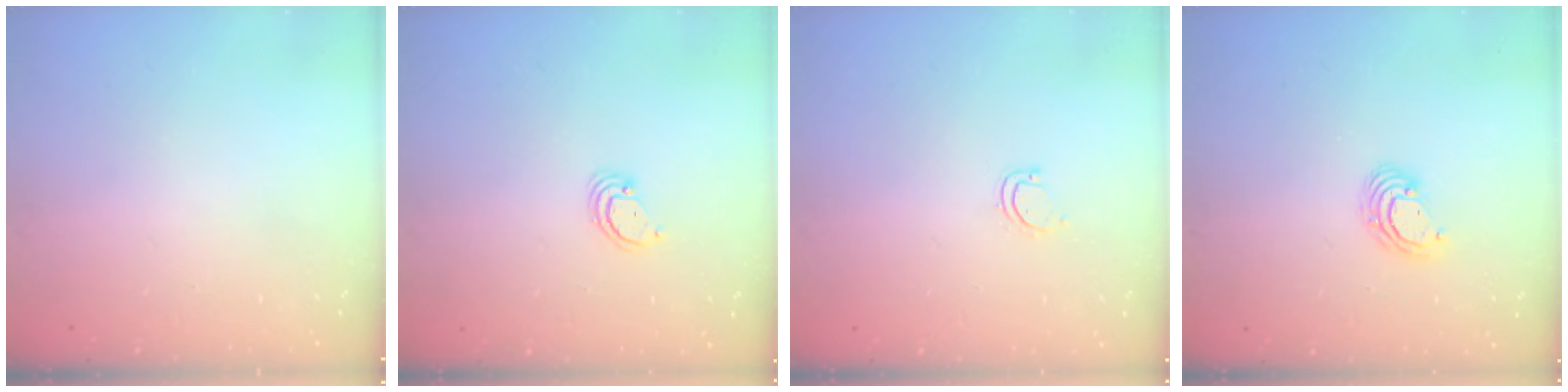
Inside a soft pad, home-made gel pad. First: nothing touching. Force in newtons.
{"total": 2.4, "press": 2.4, "slide": 0.2}
{"total": 4.1, "press": 4.1, "slide": 0.3}
{"total": 4.2, "press": 4.2, "slide": 0.2}